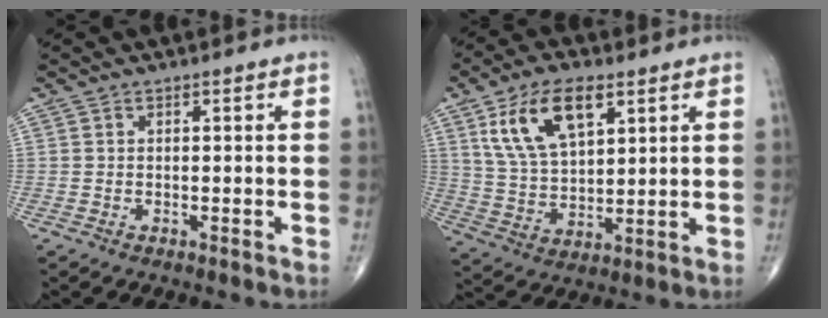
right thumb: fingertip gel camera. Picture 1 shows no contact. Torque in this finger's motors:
{"motor_torque": [-1.30, 1.66, 1.45, 1.04, 0.12]}